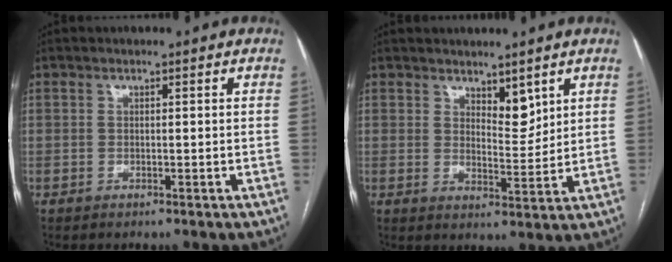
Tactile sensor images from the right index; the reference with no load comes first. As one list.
[{"total": 4.1, "force": [2.8, 1.7, 2.5], "torque": [-0.038, -0.010, 0.053]}]